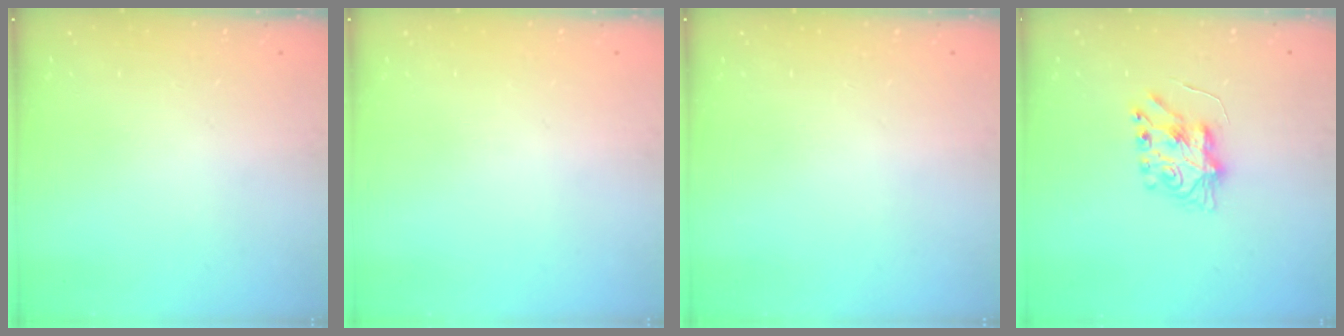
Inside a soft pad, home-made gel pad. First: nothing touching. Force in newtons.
{"total": 0.0}
{"total": 0.0}
{"total": 7.4, "press": 7.4, "slide": 0.2}